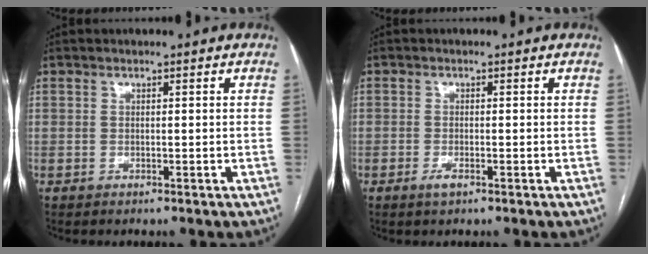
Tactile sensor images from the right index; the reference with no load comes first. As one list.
[{"total": 1.5, "force": [-0.9, 0.5, 1.1], "torque": [-0.018, -0.001, -0.011]}]